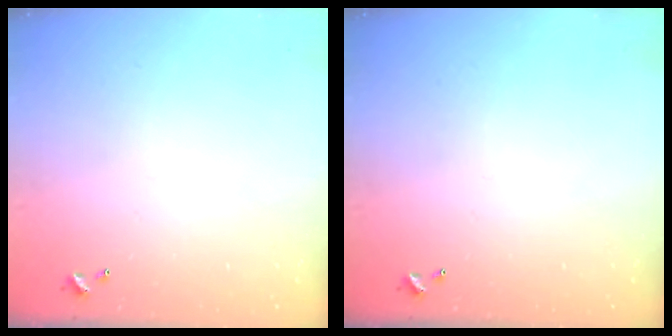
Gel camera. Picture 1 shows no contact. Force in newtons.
{"total": 0.0}